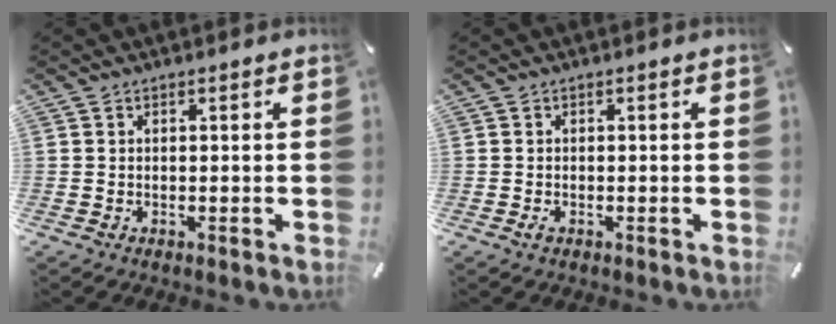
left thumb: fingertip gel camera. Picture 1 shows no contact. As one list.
[{"total": 0.7, "force": [-0.3, 0.4, 0.4], "torque": [-0.008, -0.003, -0.005]}]